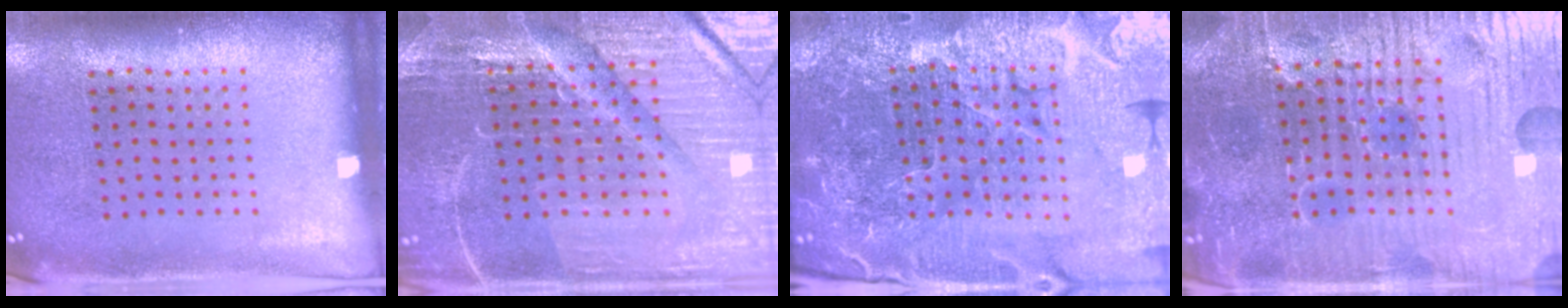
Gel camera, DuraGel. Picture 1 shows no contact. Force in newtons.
{"total": 4.3, "press": 4.2, "slide": 1.1}
{"total": 6.2, "press": 5.5, "slide": 2.9}
{"total": 6.5, "press": 5.9, "slide": 2.7}